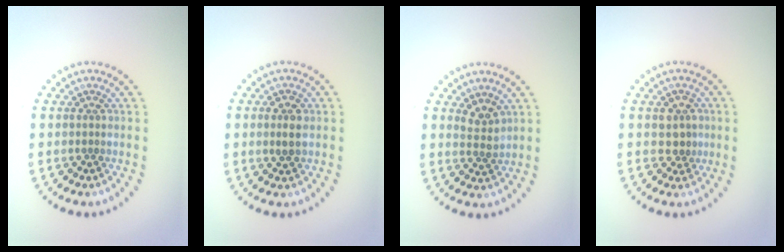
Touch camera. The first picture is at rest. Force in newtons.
{"total": 1.8, "press": 1.8, "slide": 0.2}
{"total": 1.9, "press": 1.5, "slide": 1.1}
{"total": 2.0, "press": 1.9, "slide": 0.7}